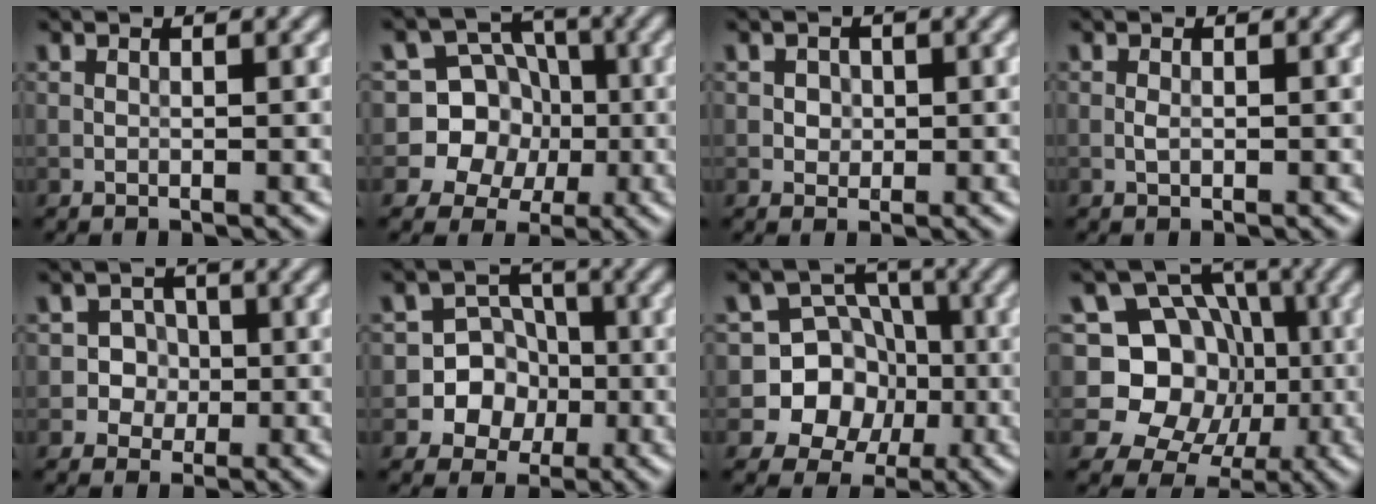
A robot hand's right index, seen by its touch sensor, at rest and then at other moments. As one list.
[{"total": 8.8, "force": [-0.9, 8.5, 2.3], "torque": [-0.041, 0.034, -0.044]}, {"total": 1.3, "force": [0.2, 1.2, 0.5], "torque": [0.000, 0.001, 0.005]}, {"total": 0.7, "force": [-0.1, 0.4, 0.6], "torque": [-0.014, 0.000, -0.003]}, {"total": 2.7, "force": [-0.5, 2.6, 0.5], "torque": [0.015, 0.005, -0.024]}, {"total": 7.4, "force": [-2.2, 6.9, 1.5], "torque": [-0.003, 0.015, -0.062]}, {"total": 8.8, "force": [-2.0, 8.2, 2.4], "torque": [-0.032, 0.025, -0.062]}, {"total": 13.2, "force": [0.6, 12.2, 5.1], "torque": [-0.122, 0.061, -0.019]}]